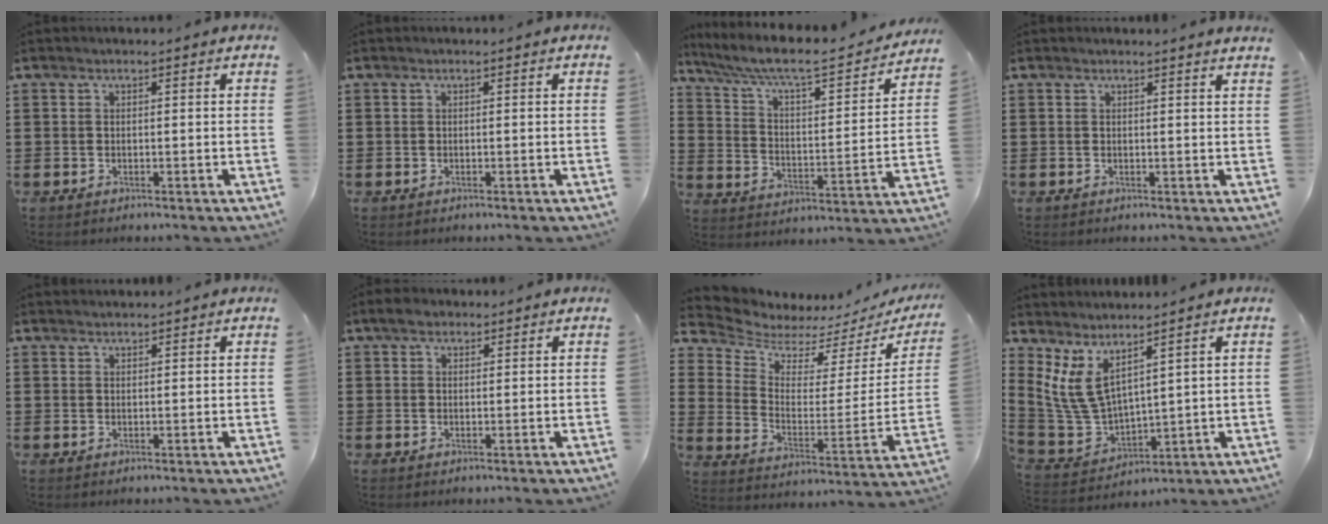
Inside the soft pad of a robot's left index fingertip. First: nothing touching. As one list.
[{"total": 0.0}, {"total": 7.3, "force": [6.2, 0.8, 3.8], "torque": [-0.099, -0.041, 0.099]}, {"total": 1.1, "force": [1.0, -0.2, 0.3], "torque": [-0.007, -0.004, 0.020]}, {"total": 1.3, "force": [1.3, 0.1, 0.0], "torque": [-0.002, 0.000, 0.025]}, {"total": 2.4, "force": [1.7, 1.3, 1.1], "torque": [-0.018, 0.006, 0.029]}, {"total": 4.9, "force": [4.6, 1.4, 0.5], "torque": [-0.044, -0.044, 0.077]}, {"total": 8.6, "force": [5.0, 4.0, 5.8], "torque": [-0.165, -0.032, 0.090]}]